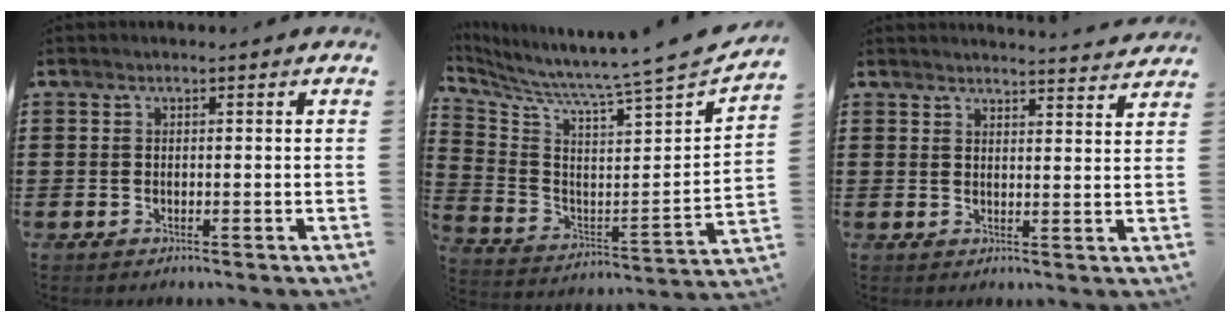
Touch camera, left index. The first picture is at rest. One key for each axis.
{"total": 5.2, "fx": 4.8, "fy": -1.7, "fz": 0.9, "tx": -0.049, "ty": -0.074, "tz": 0.065}
{"total": 2.9, "fx": 2.9, "fy": -0.4, "fz": 0.1, "tx": -0.003, "ty": -0.020, "tz": 0.052}